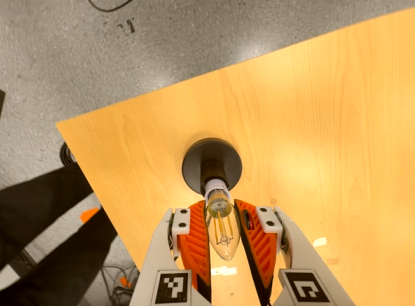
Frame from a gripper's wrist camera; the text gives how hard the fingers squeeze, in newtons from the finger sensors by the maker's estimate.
{"total": 12.7, "left": 12.3, "right": 13.0}